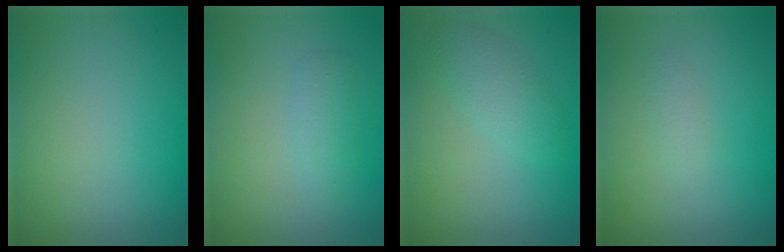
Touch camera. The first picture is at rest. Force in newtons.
{"total": 1.5, "press": 1.4, "slide": 0.1}
{"total": 2.5, "press": 2.5, "slide": 0.1}
{"total": 0.8, "press": 0.8, "slide": 0.1}